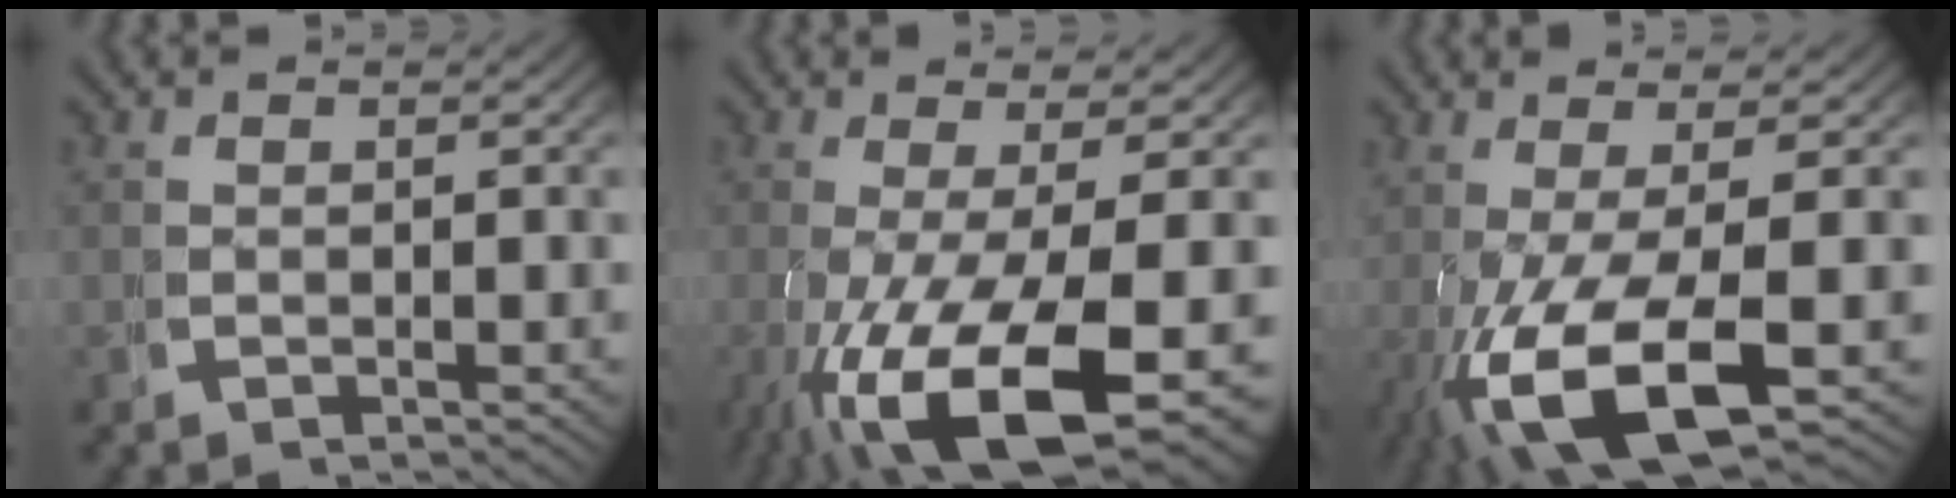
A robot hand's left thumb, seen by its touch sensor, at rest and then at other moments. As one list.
[{"total": 12.8, "force": [-3.4, 5.7, 11.0], "torque": [-0.231, -0.057, -0.011]}, {"total": 10.2, "force": [-2.0, 4.0, 9.2], "torque": [-0.206, -0.035, 0.002]}]